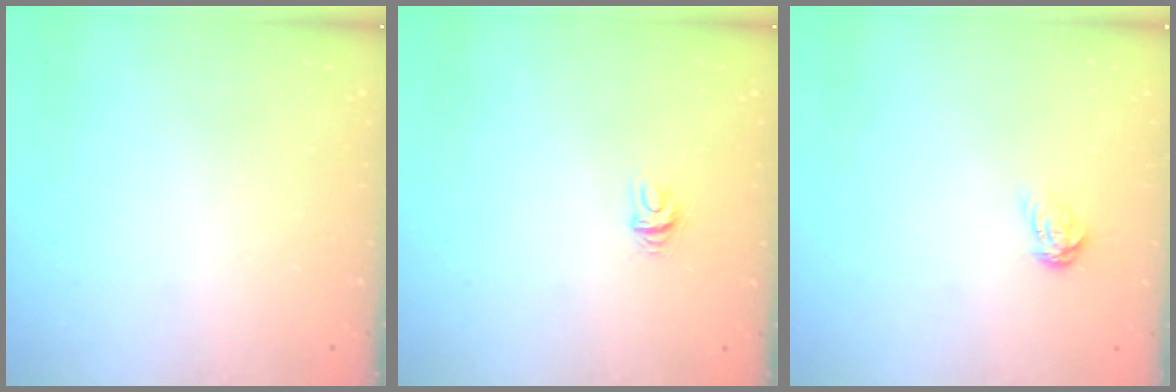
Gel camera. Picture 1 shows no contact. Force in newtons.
{"total": 4.3, "press": 4.3, "slide": 0.4}
{"total": 5.0, "press": 5.0, "slide": 0.4}